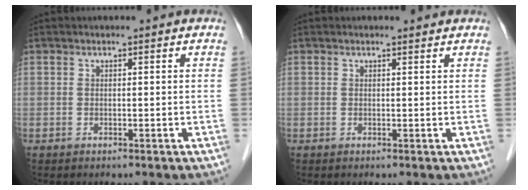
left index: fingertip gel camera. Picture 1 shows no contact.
{"total": 0.8, "force": [0.8, 0.1, 0.0], "torque": [-0.010, -0.004, 0.010]}